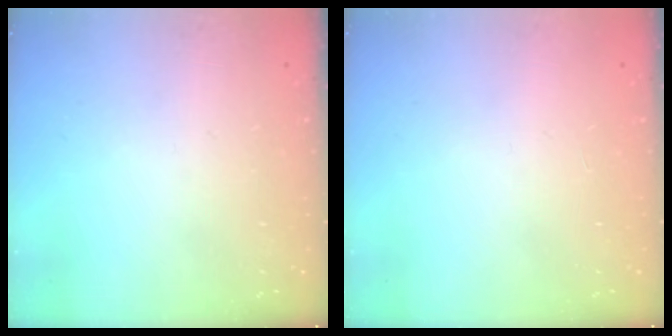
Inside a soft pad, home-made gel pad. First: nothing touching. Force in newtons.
{"total": 0.0}